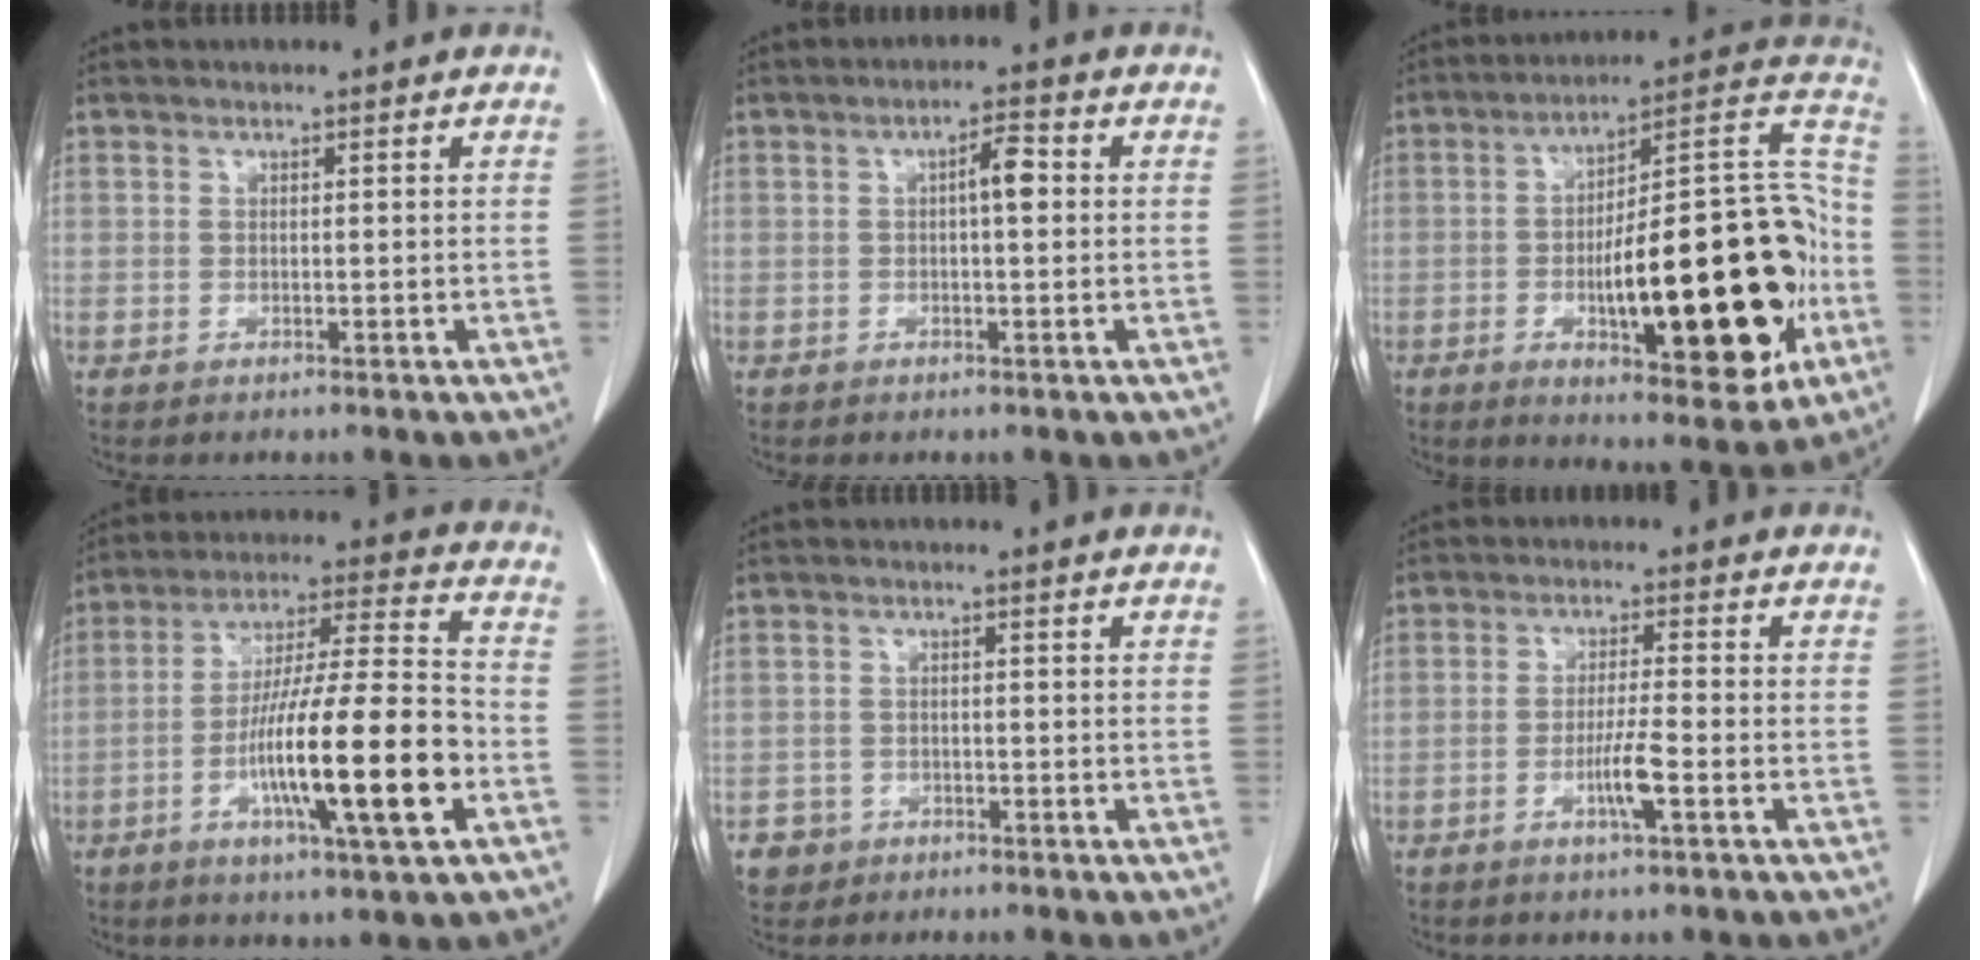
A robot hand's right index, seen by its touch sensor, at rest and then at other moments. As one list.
[{"total": 3.2, "force": [0.3, 0.7, 3.1], "torque": [-0.051, 0.009, 0.003]}, {"total": 27.1, "force": [-6.2, 7.3, 25.3], "torque": [-0.339, 0.022, -0.075]}, {"total": 17.9, "force": [-5.5, 1.0, 17.0], "torque": [-0.297, -0.007, -0.090]}, {"total": 3.1, "force": [-1.6, 2.7, -0.2], "torque": [0.004, 0.011, -0.030]}, {"total": 4.4, "force": [-1.8, -0.2, 4.0], "torque": [-0.078, -0.007, -0.033]}]